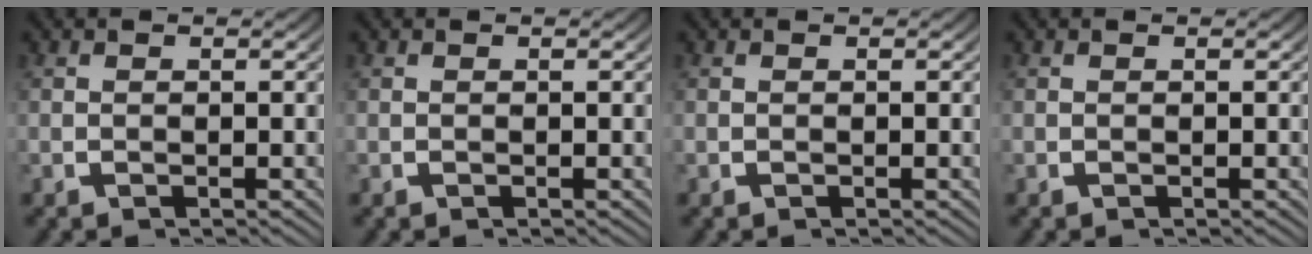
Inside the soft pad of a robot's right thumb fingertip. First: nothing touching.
{"total": 0.0}
{"total": 0.0}
{"total": 0.0}